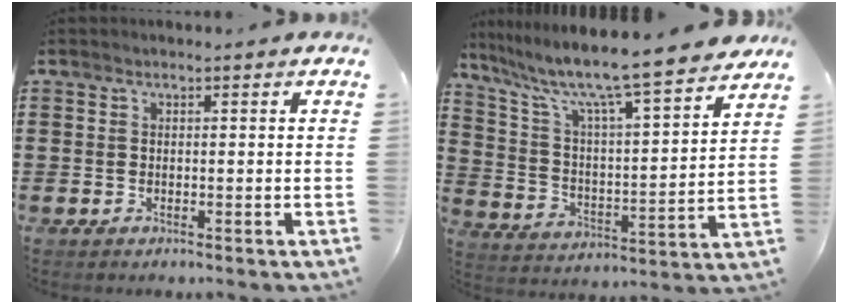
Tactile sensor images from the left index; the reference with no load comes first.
{"total": 9.3, "force": [8.1, -0.1, 4.5], "torque": [-0.123, -0.066, 0.130]}